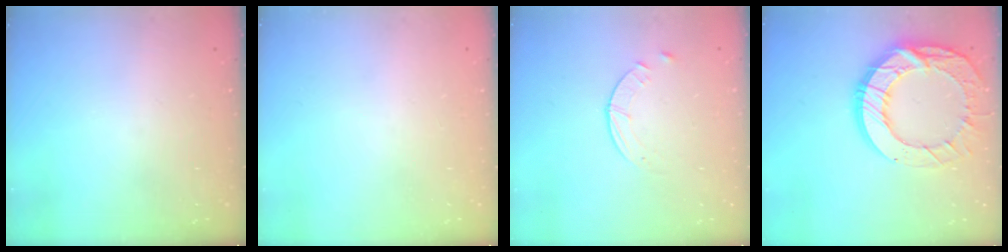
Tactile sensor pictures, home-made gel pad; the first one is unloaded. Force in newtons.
{"total": 0.0}
{"total": 3.0, "press": 3.0, "slide": 0.4}
{"total": 19.8, "press": 19.7, "slide": 1.7}